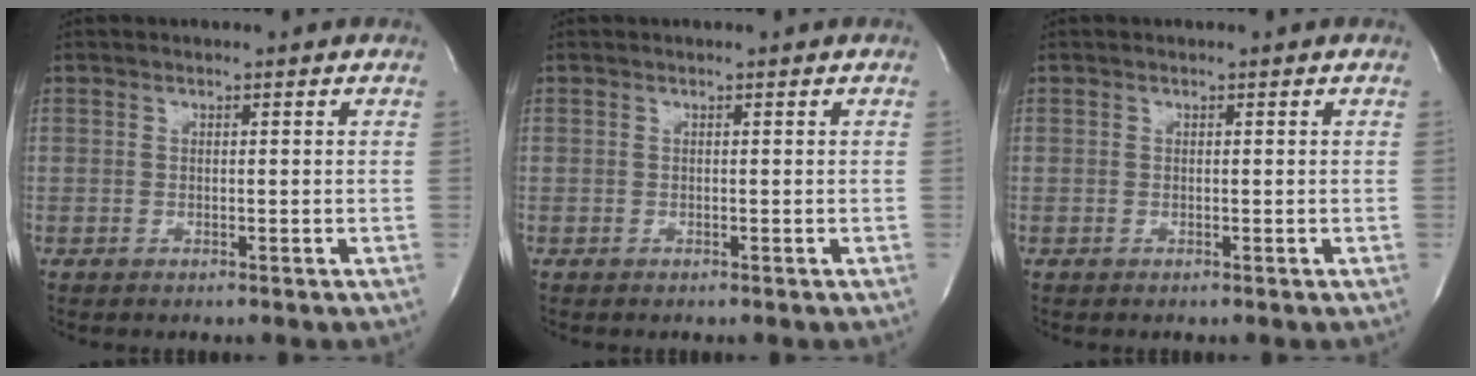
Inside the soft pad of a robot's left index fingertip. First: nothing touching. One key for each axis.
{"total": 0.0}
{"total": 0.0}